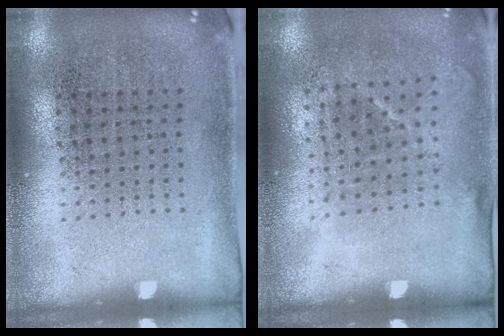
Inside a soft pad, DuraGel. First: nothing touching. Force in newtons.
{"total": 1.3, "press": 1.0, "slide": 0.8}